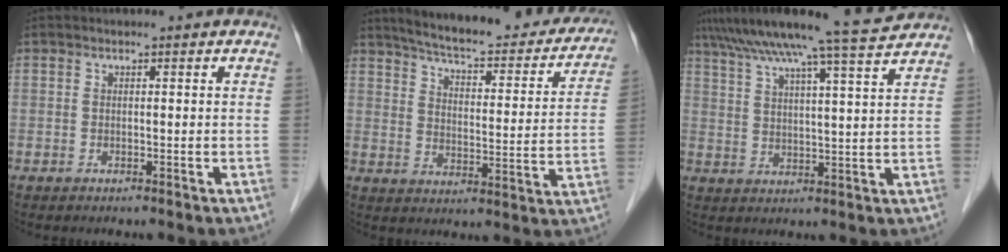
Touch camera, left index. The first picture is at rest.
{"total": 24.2, "force": [21.4, 5.2, 9.9], "torque": [-0.140, -0.022, 0.268]}
{"total": 14.6, "force": [12.8, -1.7, 6.8], "torque": [-0.122, 0.000, 0.184]}